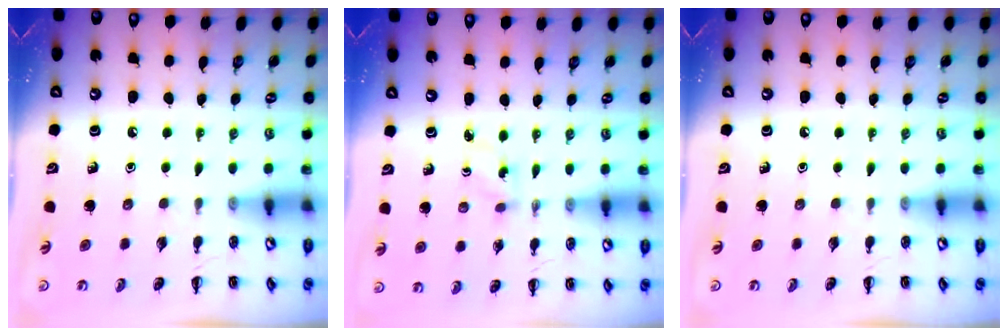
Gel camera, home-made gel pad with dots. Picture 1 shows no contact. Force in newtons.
{"total": 2.2, "press": 2.1, "slide": 0.8}
{"total": 0.0}